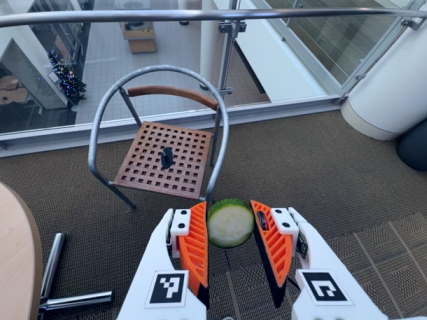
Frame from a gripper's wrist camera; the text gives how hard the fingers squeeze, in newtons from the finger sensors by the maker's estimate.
{"total": 9.5, "left": 9.7, "right": 9.4}